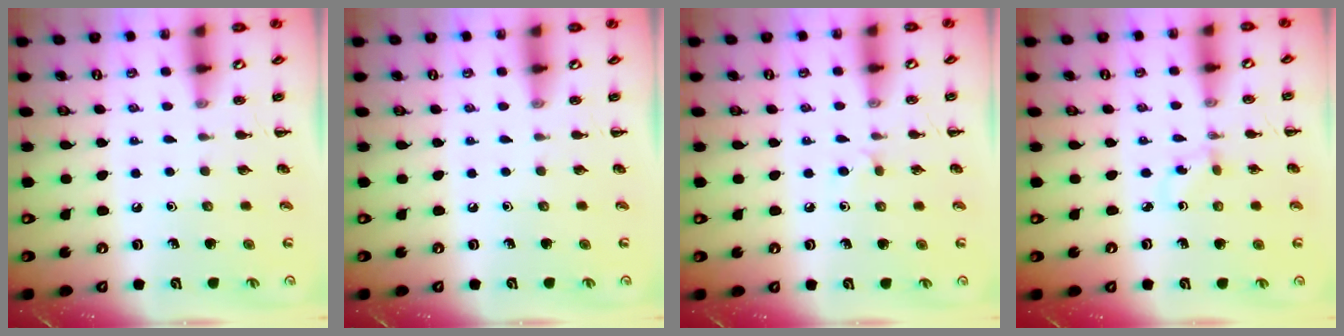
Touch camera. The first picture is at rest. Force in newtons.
{"total": 0.0}
{"total": 3.9, "press": 3.7, "slide": 1.3}
{"total": 1.9, "press": 1.6, "slide": 1.0}